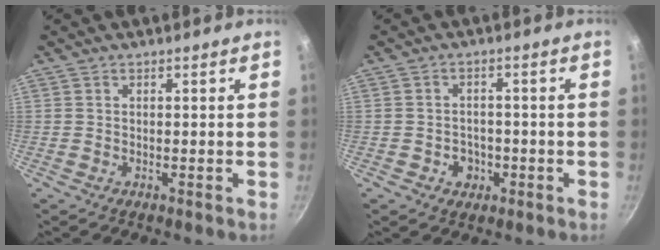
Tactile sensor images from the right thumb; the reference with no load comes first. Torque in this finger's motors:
{"motor_torque": [0.75, 0.50, 0.67, -0.58, 0.06]}